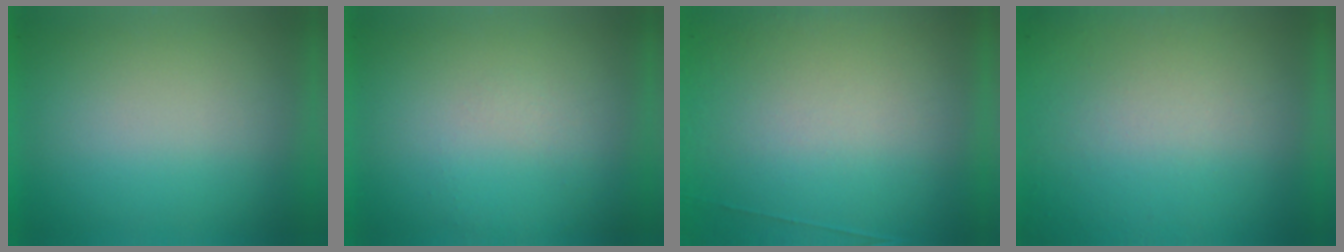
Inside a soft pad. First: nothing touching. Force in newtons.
{"total": 1.1}
{"total": 6.6}
{"total": 6.0}